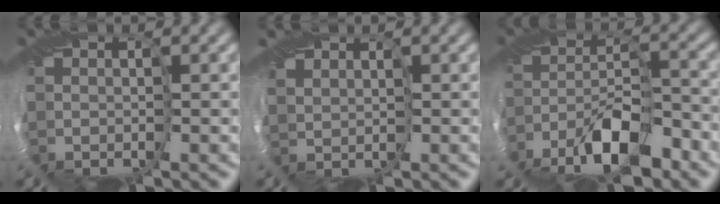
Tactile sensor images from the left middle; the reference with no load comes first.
{"total": 1.0, "force": [0.3, 0.9, 0.3], "torque": [0.001, -0.005, -0.002]}
{"total": 4.5, "force": [-3.8, 0.9, 2.2], "torque": [-0.023, 0.001, -0.071]}